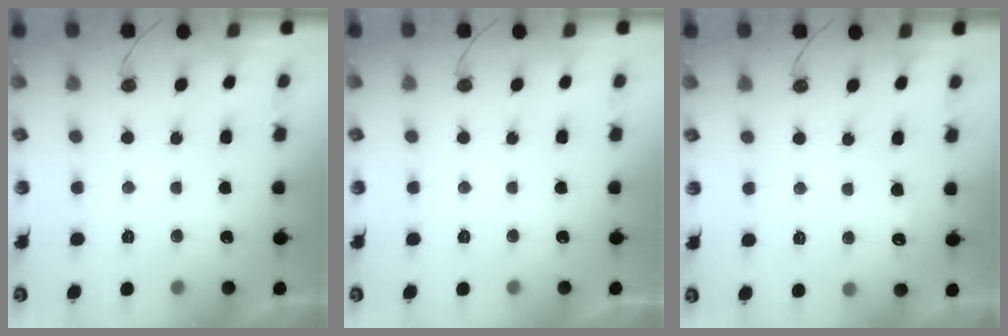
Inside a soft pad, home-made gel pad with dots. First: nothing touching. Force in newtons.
{"total": 0.0}
{"total": 4.9, "press": 4.8, "slide": 0.4}